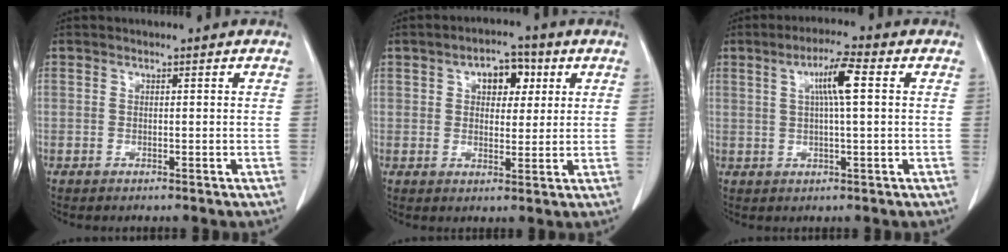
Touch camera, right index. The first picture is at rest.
{"total": 7.2, "force": [2.5, 4.2, 5.3], "torque": [-0.085, 0.023, 0.042]}
{"total": 6.6, "force": [1.7, 0.8, 6.3], "torque": [-0.115, 0.012, 0.030]}